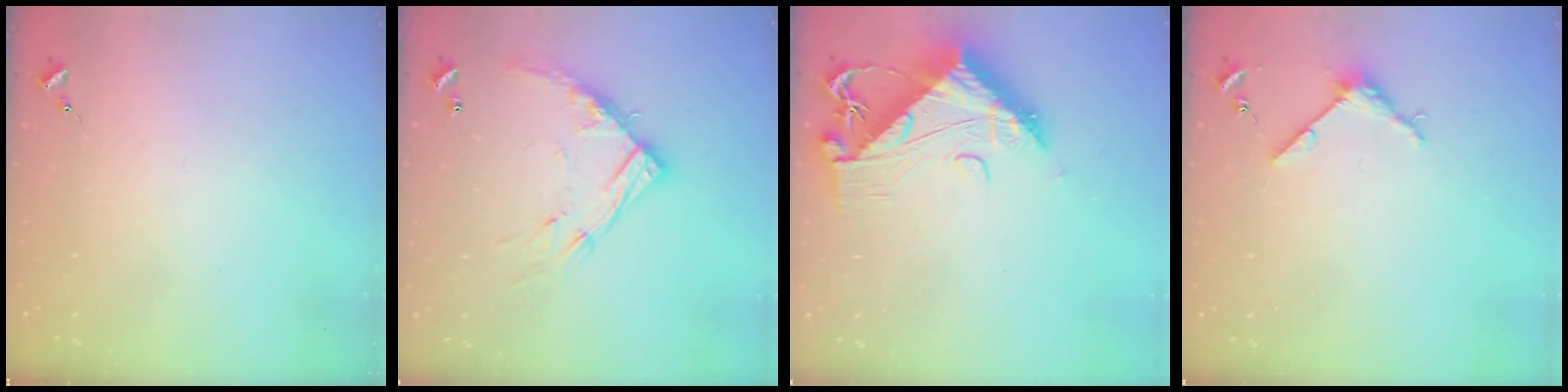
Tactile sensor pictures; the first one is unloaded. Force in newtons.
{"total": 13.8, "press": 13.8, "slide": 1.0}
{"total": 13.0, "press": 12.9, "slide": 1.3}
{"total": 4.0, "press": 4.0, "slide": 0.4}